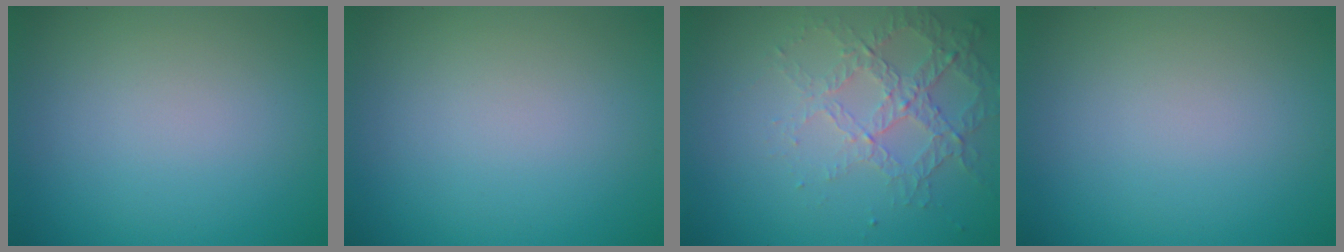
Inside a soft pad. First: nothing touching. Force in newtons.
{"total": 0.0}
{"total": 4.3, "press": 2.9, "slide": 3.1}
{"total": 0.0}